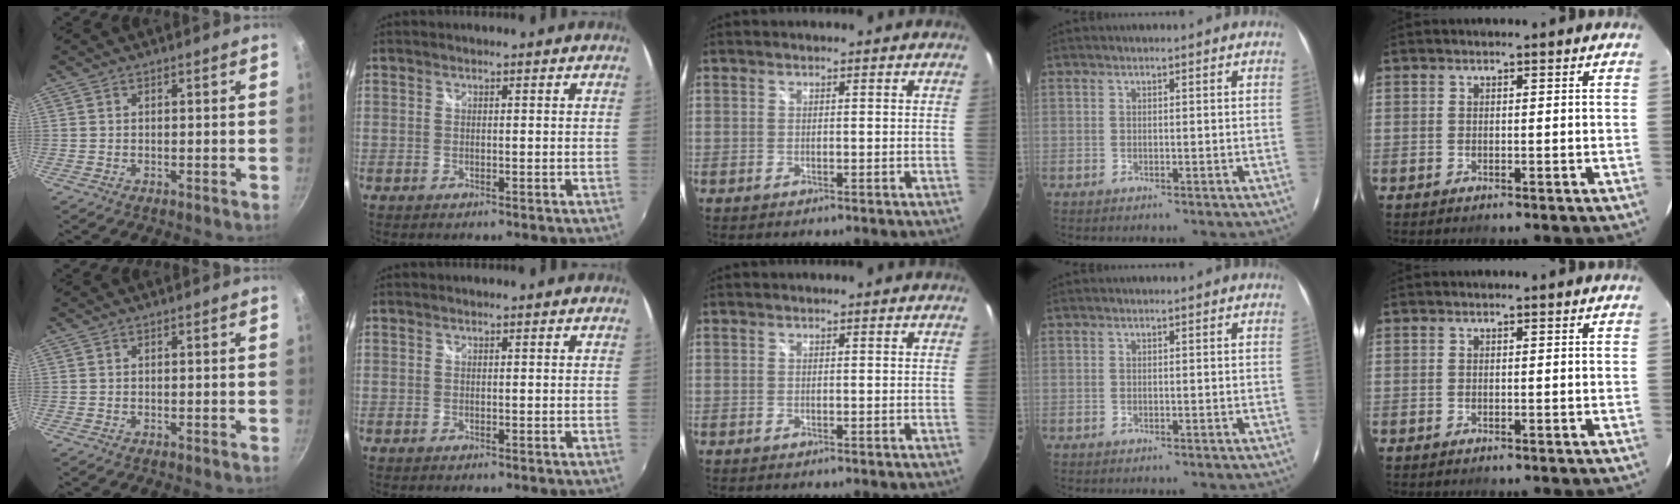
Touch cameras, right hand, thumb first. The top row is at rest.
{}